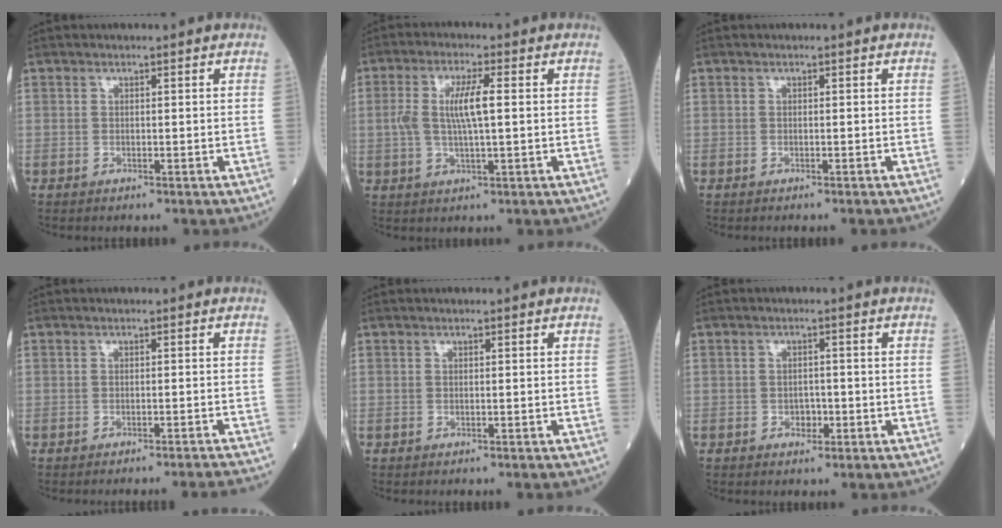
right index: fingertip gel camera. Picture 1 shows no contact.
{"total": 6.5, "force": [0.6, 1.1, 6.4], "torque": [-0.138, 0.007, 0.011]}
{"total": 0.9, "force": [-0.8, -0.1, 0.3], "torque": [0.000, 0.002, -0.013]}
{"total": 5.9, "force": [-5.6, -1.6, 1.0], "torque": [0.000, -0.012, -0.064]}
{"total": 0.5, "force": [-0.5, -0.1, 0.1], "torque": [0.003, 0.001, -0.010]}
{"total": 1.8, "force": [-0.8, 1.3, 1.1], "torque": [-0.010, 0.006, -0.010]}